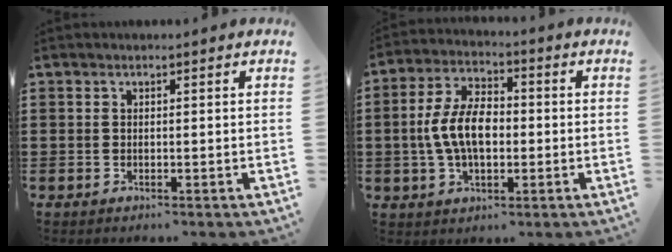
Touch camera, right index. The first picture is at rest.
{"total": 8.7, "force": [-0.7, 4.8, 7.2], "torque": [-0.166, 0.005, -0.020]}